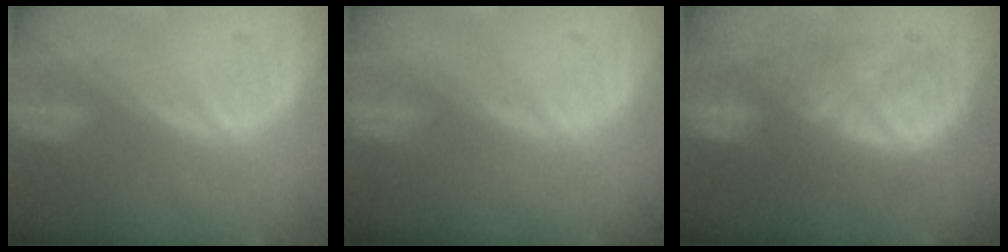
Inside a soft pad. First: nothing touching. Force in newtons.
{"total": 0.0}
{"total": 8.7, "press": 8.5, "slide": 1.8}